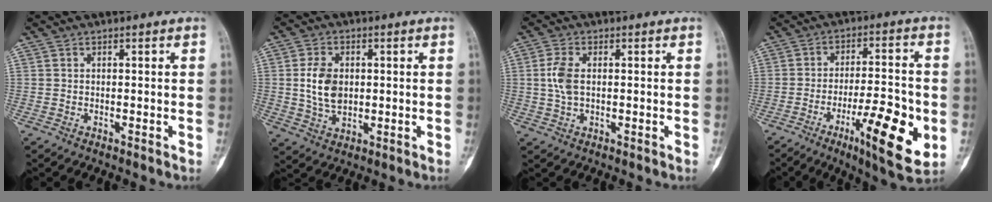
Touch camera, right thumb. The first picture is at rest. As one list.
[{"total": 7.7, "force": [0.6, 5.2, 5.6], "torque": [-0.092, -0.004, 0.017]}, {"total": 4.9, "force": [0.4, 2.7, 4.1], "torque": [-0.101, 0.004, 0.006]}, {"total": 16.3, "force": [-5.4, 4.1, 14.8], "torque": [-0.217, 0.008, -0.079]}]